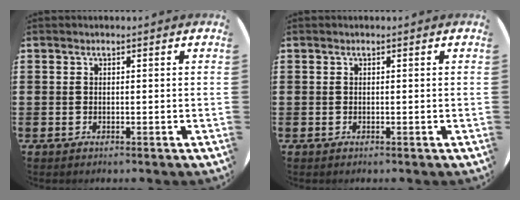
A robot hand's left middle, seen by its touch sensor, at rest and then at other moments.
{"total": 0.0}